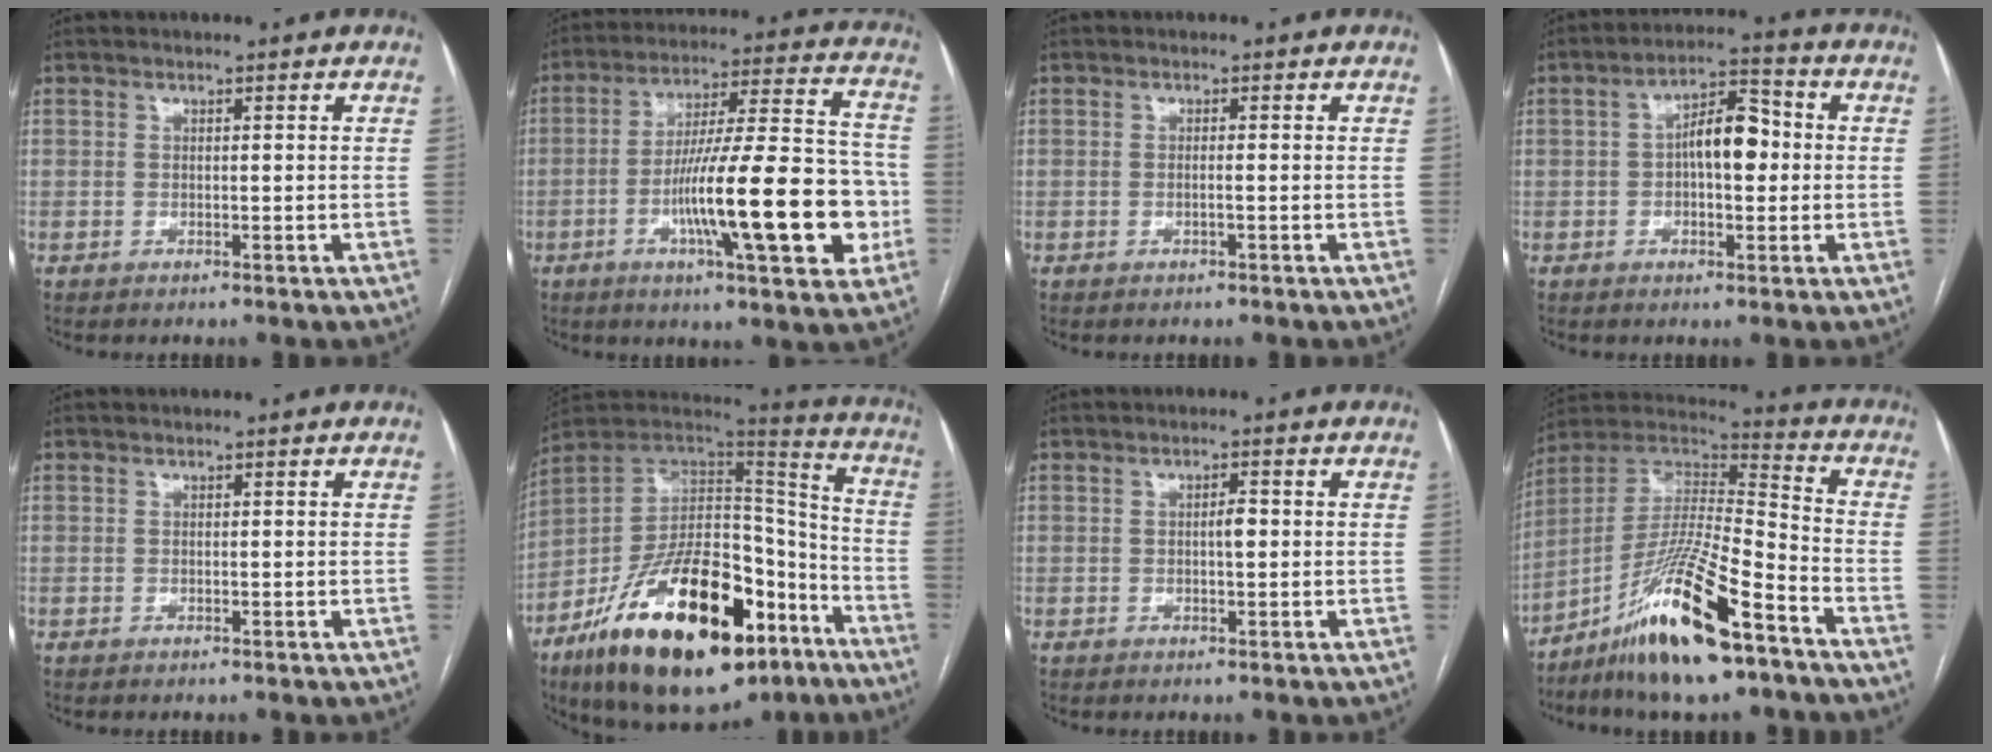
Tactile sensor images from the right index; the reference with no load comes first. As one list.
[{"total": 20.9, "force": [-5.3, 3.1, 20.0], "torque": [-0.291, 0.015, -0.076]}, {"total": 0.7, "force": [-0.2, -0.1, 0.7], "torque": [-0.013, 0.001, -0.002]}, {"total": 7.7, "force": [0.0, 3.1, 7.0], "torque": [-0.118, 0.026, -0.003]}, {"total": 0.0}, {"total": 31.0, "force": [-16.7, 12.9, 22.7], "torque": [-0.375, 0.003, -0.266]}, {"total": 1.9, "force": [0.0, 0.5, 1.8], "torque": [-0.030, 0.003, 0.000]}, {"total": 18.9, "force": [-11.4, 2.4, 14.9], "torque": [-0.303, -0.011, -0.206]}]